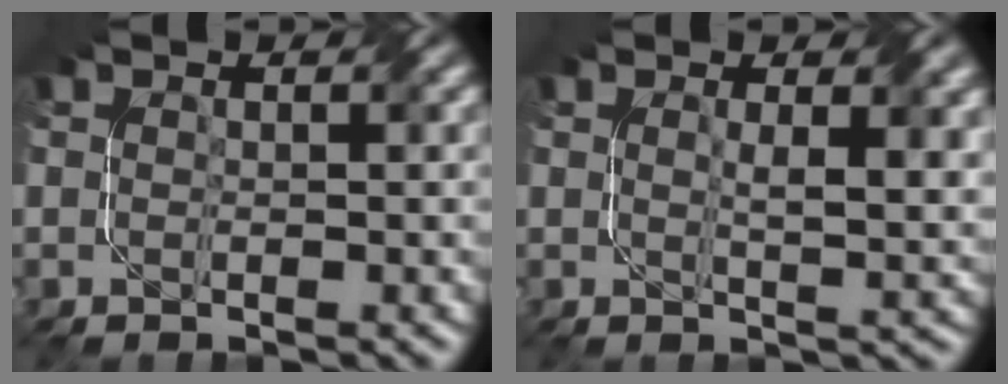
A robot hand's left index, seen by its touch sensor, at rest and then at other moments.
{"total": 2.8, "force": [0.8, 0.6, 2.6], "torque": [-0.039, -0.002, 0.014]}